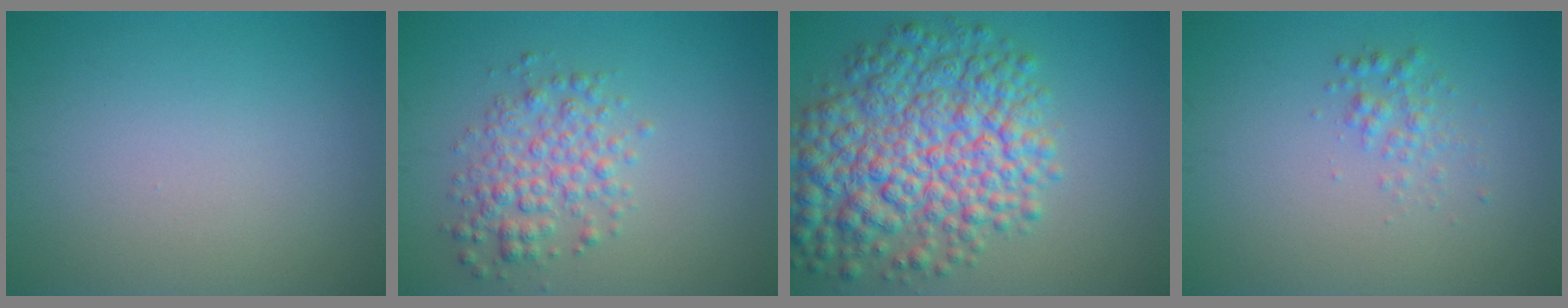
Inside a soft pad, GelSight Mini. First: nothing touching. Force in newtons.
{"total": 3.5, "press": 3.5, "slide": 0.1}
{"total": 10.0, "press": 10.0, "slide": 0.2}
{"total": 1.5, "press": 1.5, "slide": 0.1}